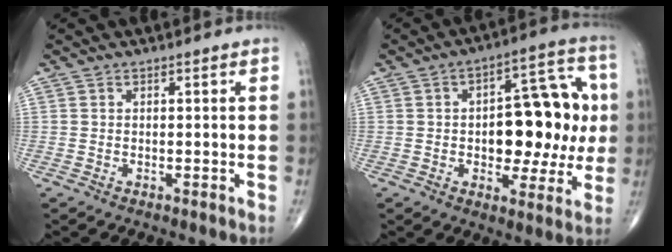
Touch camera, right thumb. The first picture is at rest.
{"total": 17.9, "force": [0.4, 9.6, 15.1], "torque": [-0.160, 0.027, 0.011]}